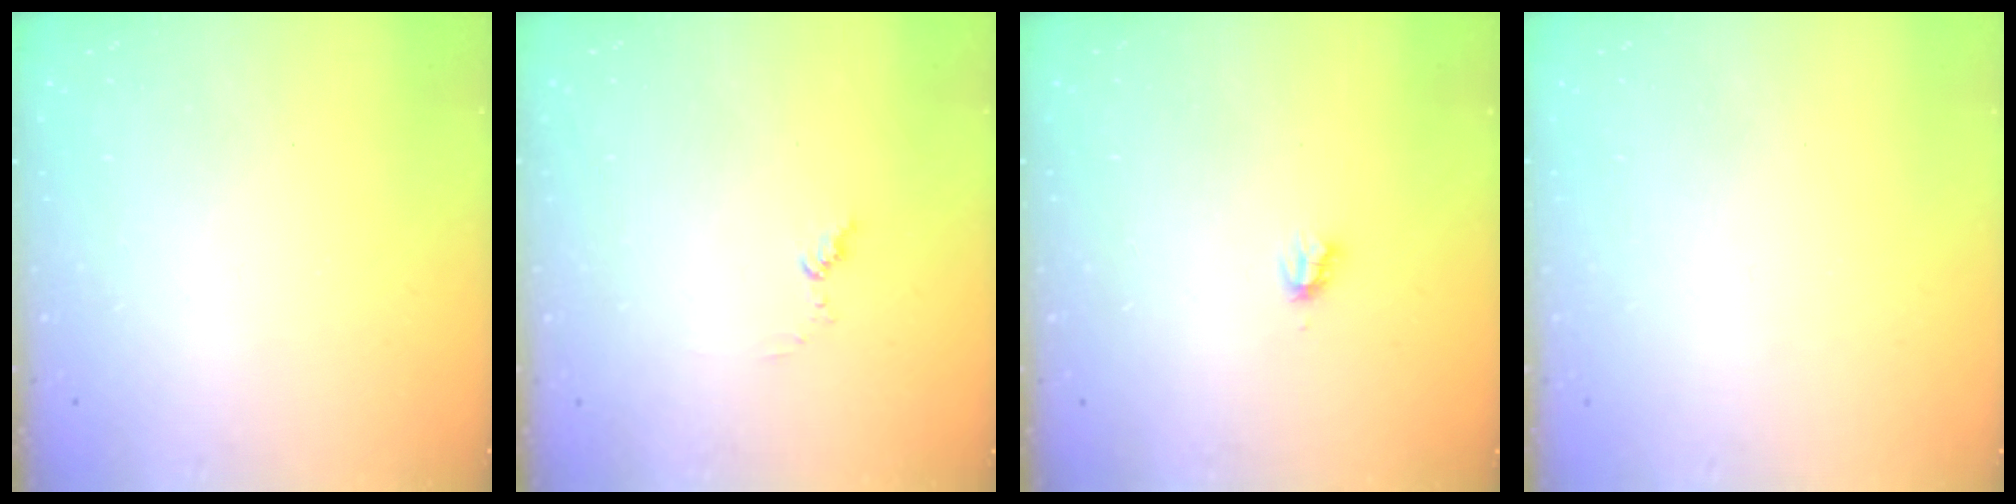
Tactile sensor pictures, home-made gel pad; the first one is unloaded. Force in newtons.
{"total": 4.9, "press": 4.9, "slide": 0.3}
{"total": 2.7, "press": 2.7, "slide": 0.2}
{"total": 0.5, "press": 0.5, "slide": 0.1}